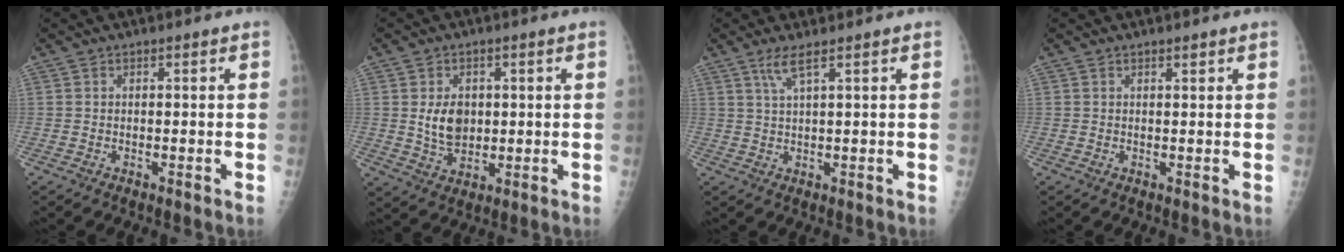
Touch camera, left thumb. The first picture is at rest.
{"total": 6.6, "force": [0.7, 4.9, 4.5], "torque": [-0.054, -0.009, 0.021]}
{"total": 3.0, "force": [1.8, 0.0, 2.4], "torque": [-0.059, -0.003, 0.045]}
{"total": 0.8, "force": [0.5, 0.2, 0.5], "torque": [-0.007, -0.002, 0.009]}